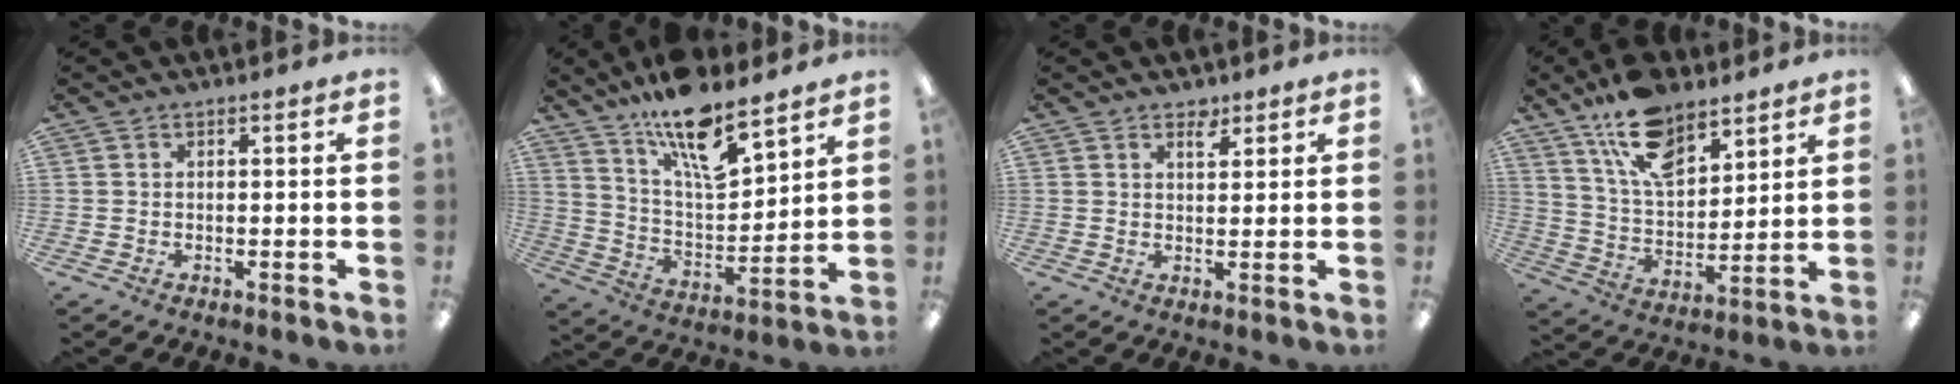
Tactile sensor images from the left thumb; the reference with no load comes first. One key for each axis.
{"total": 15.9, "fx": 12.5, "fy": 4.5, "fz": 8.7, "tx": -0.154, "ty": -0.080, "tz": 0.215}
{"total": 2.9, "fx": 2.3, "fy": 1.3, "fz": 1.2, "tx": 0.005, "ty": -0.017, "tz": 0.035}
{"total": 15.3, "fx": 10.6, "fy": 7.3, "fz": 8.2, "tx": -0.147, "ty": -0.052, "tz": 0.193}